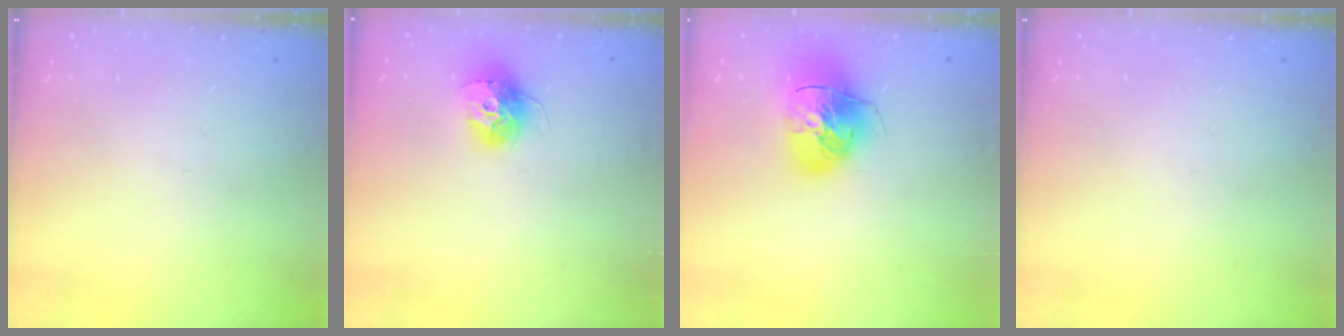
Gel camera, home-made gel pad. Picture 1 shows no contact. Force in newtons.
{"total": 11.5, "press": 11.5, "slide": 0.8}
{"total": 14.7, "press": 14.5, "slide": 2.4}
{"total": 0.0}